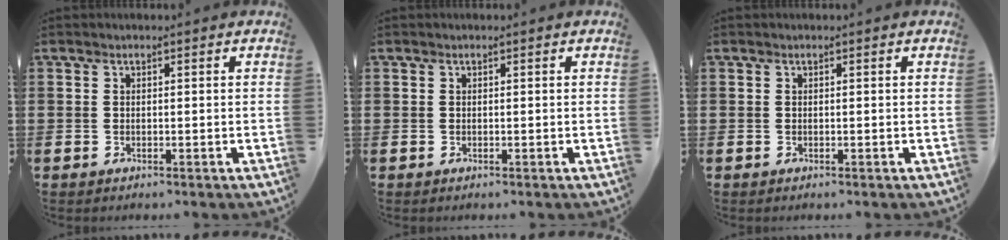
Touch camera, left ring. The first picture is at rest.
{"total": 0.0}
{"total": 0.0}